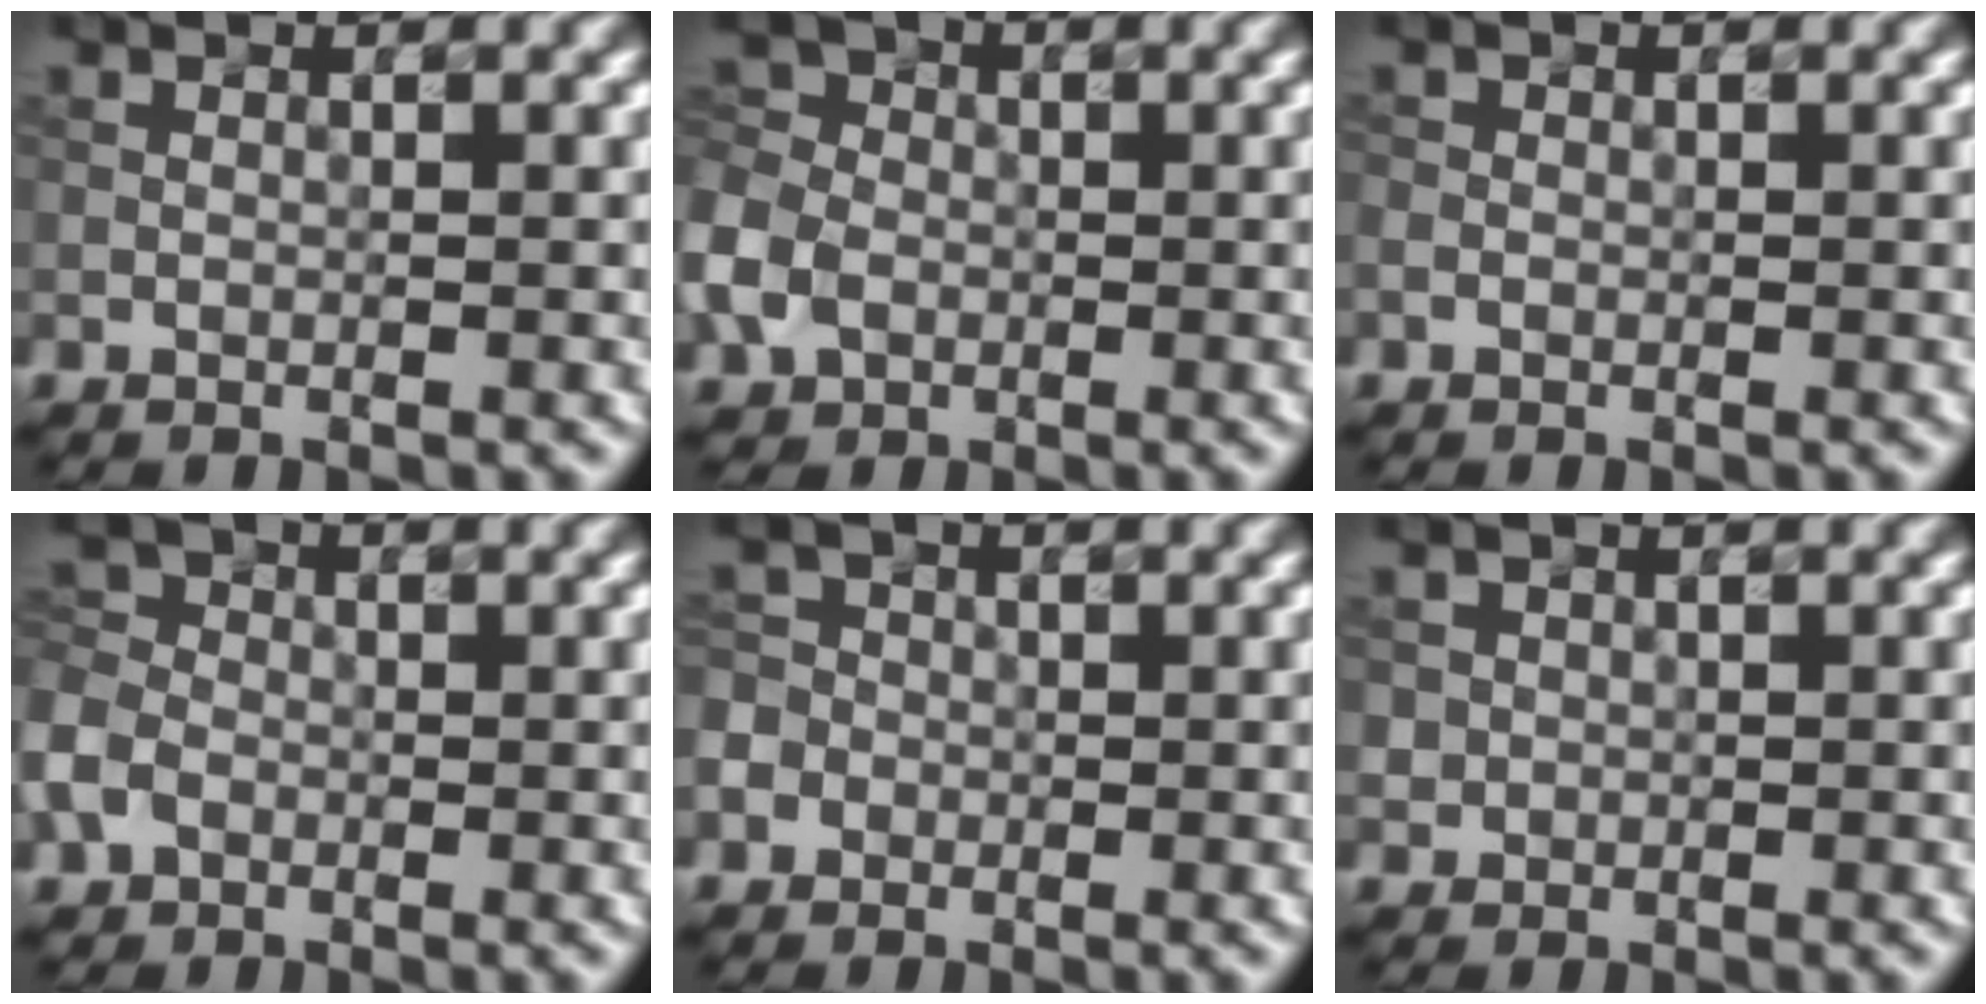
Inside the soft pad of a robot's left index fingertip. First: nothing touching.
{"total": 5.9, "force": [-2.1, 4.5, 3.1], "torque": [-0.083, -0.005, -0.056]}
{"total": 0.7, "force": [-0.3, 0.6, 0.2], "torque": [-0.005, -0.001, -0.008]}
{"total": 4.6, "force": [-2.1, 3.5, 2.3], "torque": [-0.061, -0.004, -0.051]}
{"total": 3.7, "force": [-1.7, 3.2, 1.0], "torque": [-0.010, 0.008, -0.047]}
{"total": 1.1, "force": [0.0, 1.1, 0.1], "torque": [0.012, -0.002, 0.001]}